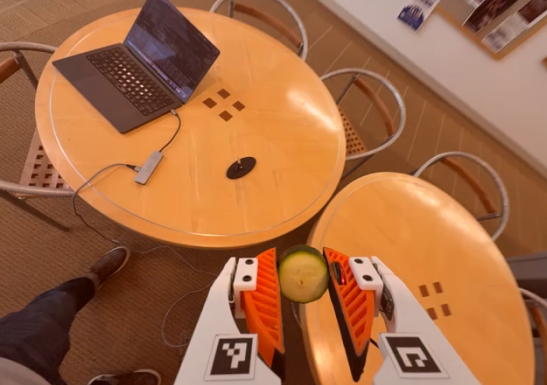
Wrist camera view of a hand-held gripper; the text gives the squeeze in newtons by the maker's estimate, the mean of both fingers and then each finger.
{"total": 8.0, "left": 8.0, "right": 8.1}